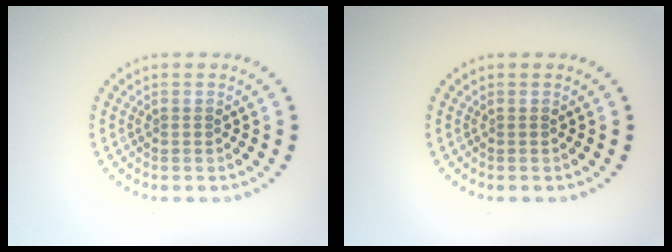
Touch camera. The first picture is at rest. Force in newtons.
{"total": 0.0}